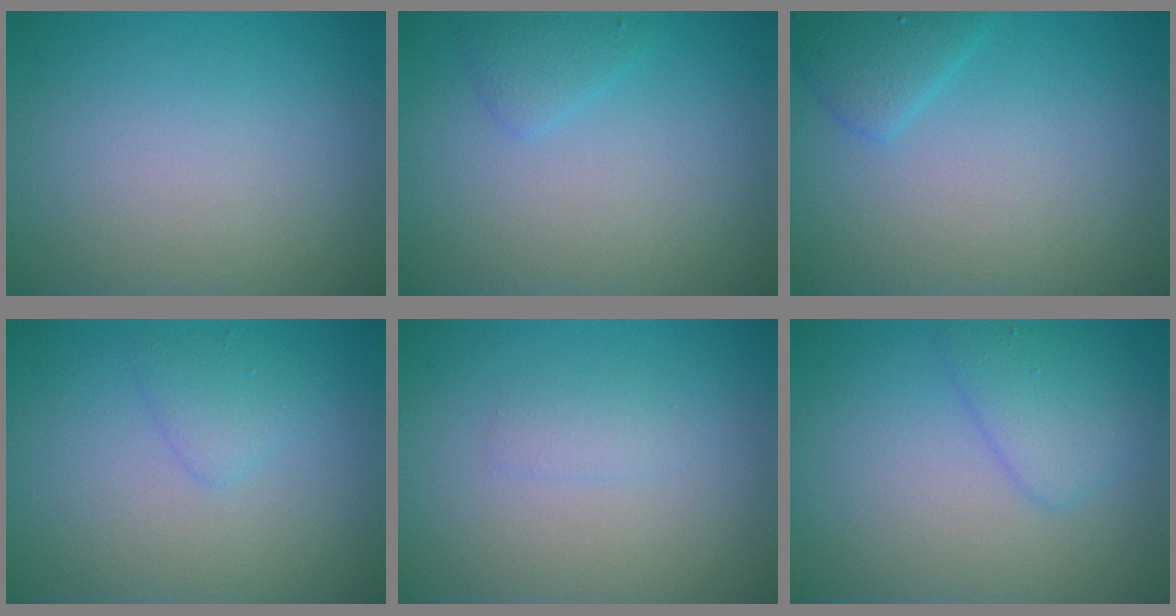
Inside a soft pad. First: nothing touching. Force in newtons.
{"total": 1.4, "press": 1.4, "slide": 0.0}
{"total": 2.1, "press": 2.1, "slide": 0.2}
{"total": 1.5, "press": 1.5, "slide": 0.0}
{"total": 1.0, "press": 1.0, "slide": 0.1}
{"total": 2.8, "press": 2.8, "slide": 0.1}